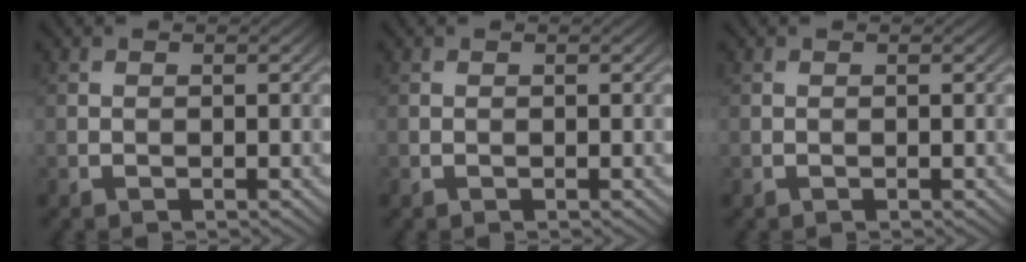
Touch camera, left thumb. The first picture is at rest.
{"total": 0.0}
{"total": 0.0}